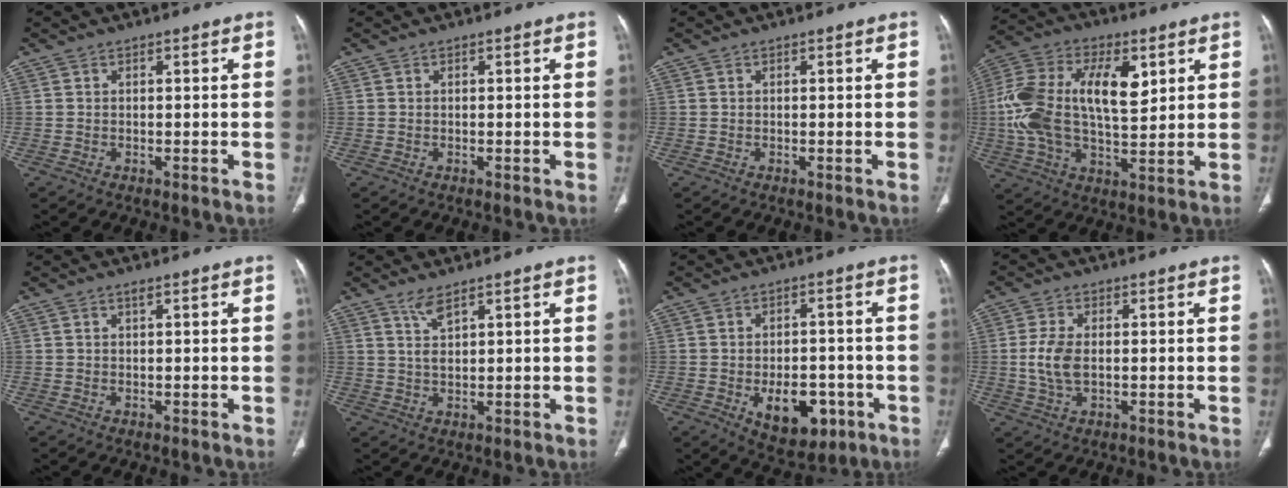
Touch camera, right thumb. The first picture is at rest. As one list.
[{"total": 0.0}, {"total": 0.0}, {"total": 19.9, "force": [3.9, 10.5, 16.5], "torque": [-0.312, 0.009, 0.064]}, {"total": 0.7, "force": [0.4, 0.2, 0.5], "torque": [-0.011, 0.001, 0.008]}, {"total": 3.2, "force": [2.3, 0.7, 2.1], "torque": [-0.038, -0.012, 0.052]}, {"total": 11.3, "force": [-3.8, 6.9, 8.0], "torque": [-0.083, 0.016, -0.039]}, {"total": 6.0, "force": [0.0, 3.5, 5.0], "torque": [-0.114, 0.001, 0.001]}]